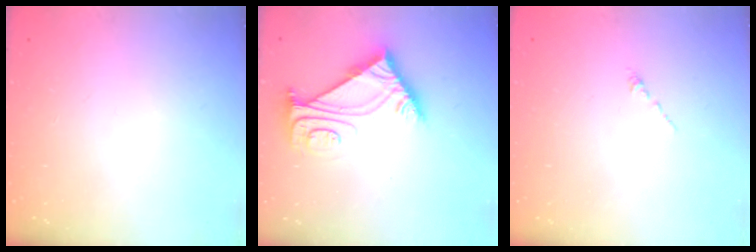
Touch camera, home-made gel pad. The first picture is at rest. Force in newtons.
{"total": 8.0, "press": 8.0, "slide": 0.6}
{"total": 0.0}